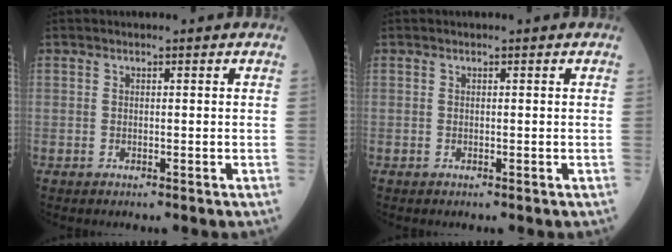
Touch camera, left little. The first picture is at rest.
{"total": 0.0}